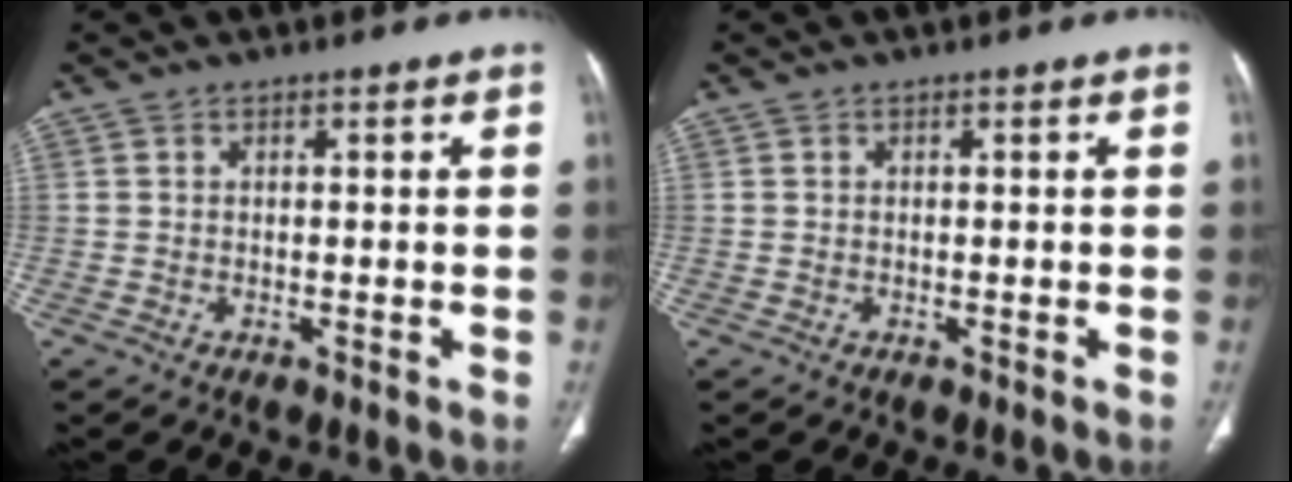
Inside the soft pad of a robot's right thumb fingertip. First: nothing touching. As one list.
[{"total": 0.0}]